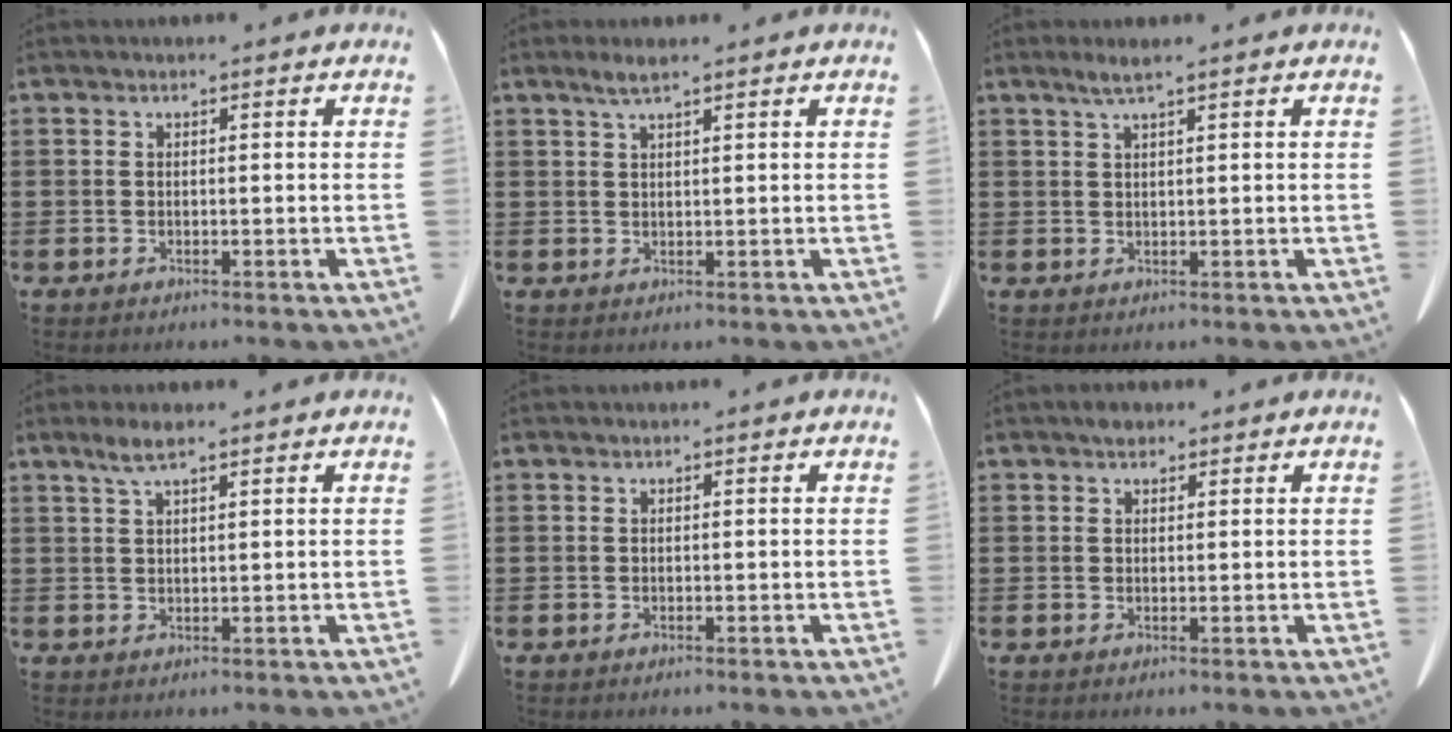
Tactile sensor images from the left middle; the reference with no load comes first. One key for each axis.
{"total": 2.3, "fx": 1.6, "fy": 0.2, "fz": 1.7, "tx": -0.034, "ty": 0.001, "tz": 0.028}
{"total": 2.1, "fx": 1.4, "fy": -0.1, "fz": 1.6, "tx": -0.033, "ty": -0.002, "tz": 0.026}
{"total": 3.1, "fx": 2.0, "fy": 0.5, "fz": 2.3, "tx": -0.049, "ty": 0.002, "tz": 0.036}
{"total": 0.0}
{"total": 1.5, "fx": 1.1, "fy": 0.8, "fz": 0.6, "tx": -0.006, "ty": 0.000, "tz": 0.020}